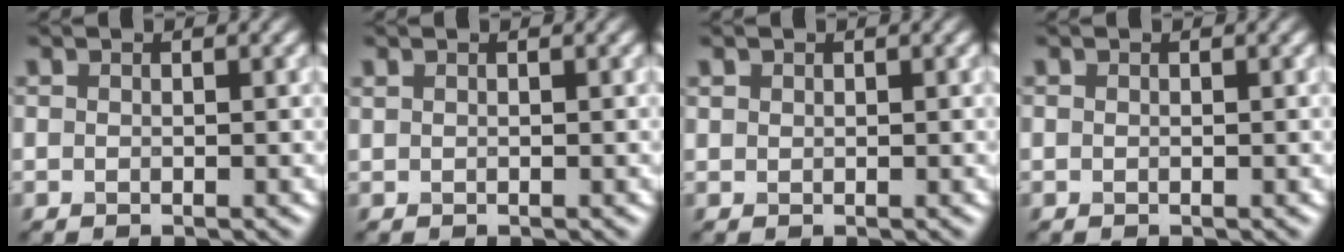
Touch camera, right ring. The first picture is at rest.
{"total": 0.0}
{"total": 0.6, "force": [0.4, 0.4, 0.1], "torque": [-0.001, 0.000, 0.011]}
{"total": 0.0}